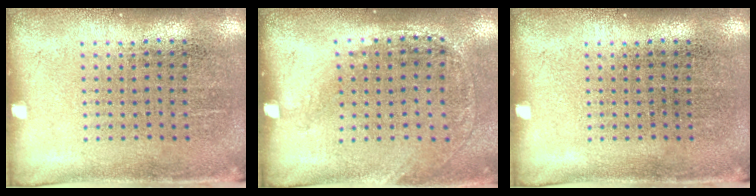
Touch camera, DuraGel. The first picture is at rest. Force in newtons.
{"total": 1.3, "press": 0.9, "slide": 0.9}
{"total": 0.0}